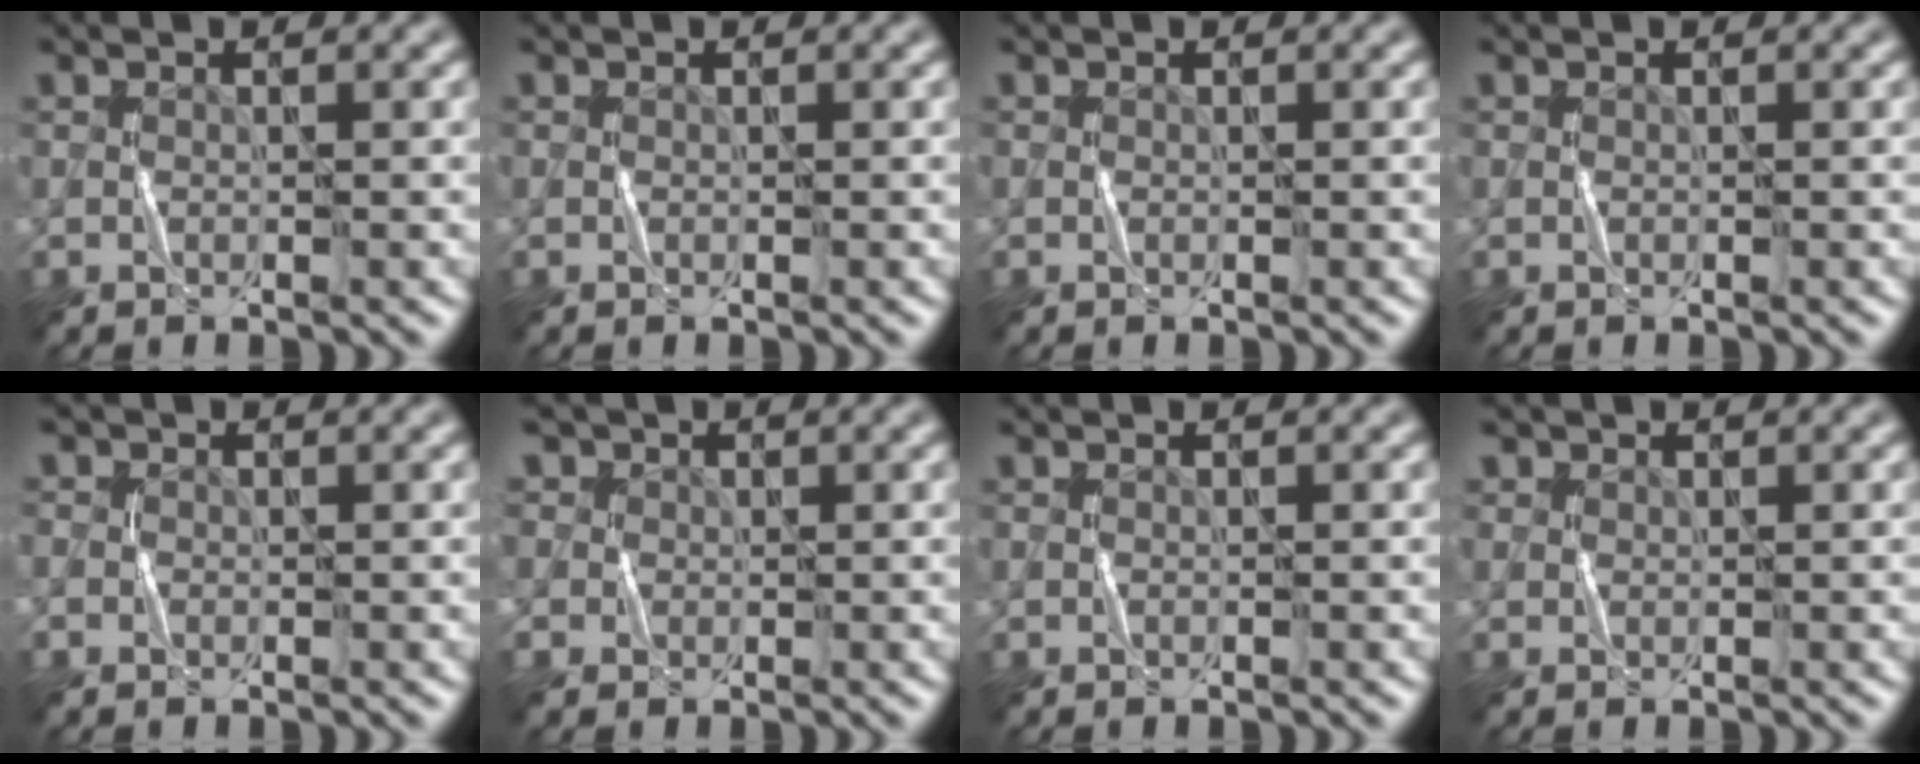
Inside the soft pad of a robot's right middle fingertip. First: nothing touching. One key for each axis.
{"total": 0.0}
{"total": 0.0}
{"total": 0.0}
{"total": 1.2, "fx": 0.0, "fy": 1.2, "fz": 0.3, "tx": -0.006, "ty": 0.002, "tz": -0.008}
{"total": 5.6, "fx": 2.5, "fy": 4.6, "fz": 1.8, "tx": -0.046, "ty": 0.026, "tz": 0.021}
{"total": 0.0}
{"total": 1.1, "fx": 0.6, "fy": 0.9, "fz": 0.2, "tx": -0.001, "ty": -0.001, "tz": 0.006}